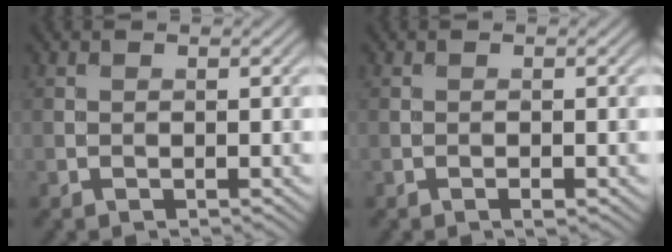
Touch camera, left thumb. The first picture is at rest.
{"total": 0.6, "force": [-0.4, 0.2, 0.5], "torque": [-0.009, 0.000, -0.008]}